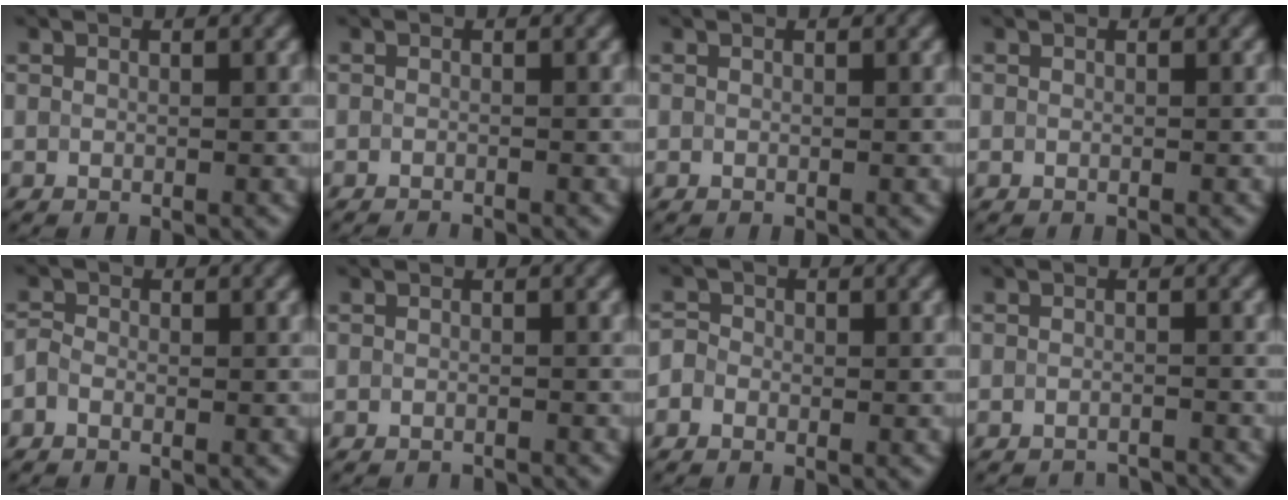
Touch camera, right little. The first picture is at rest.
{"total": 1.1, "force": [-1.0, 0.2, 0.5], "torque": [0.007, -0.005, -0.016]}
{"total": 0.0}
{"total": 0.0}
{"total": 0.8, "force": [-0.7, 0.4, 0.3], "torque": [-0.009, -0.001, -0.015]}
{"total": 1.4, "force": [-1.3, 0.0, 0.3], "torque": [0.006, -0.008, -0.020]}
{"total": 1.4, "force": [-0.6, 1.2, 0.4], "torque": [0.003, 0.005, -0.013]}
{"total": 2.7, "force": [-2.6, 0.2, 0.3], "torque": [0.006, -0.007, -0.036]}